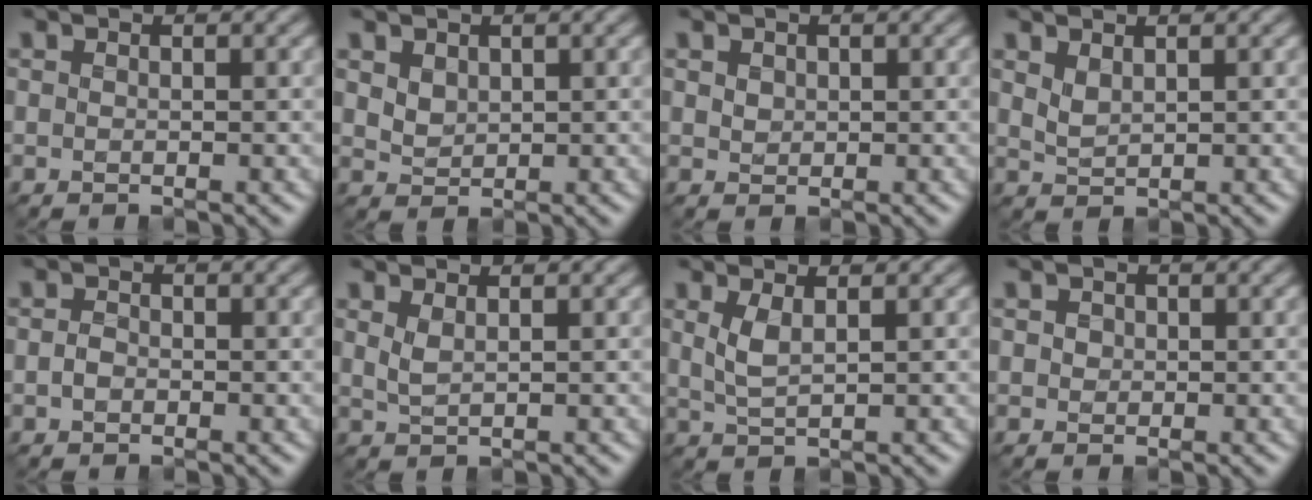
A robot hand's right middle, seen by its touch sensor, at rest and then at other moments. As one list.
[{"total": 2.1, "force": [0.9, 1.5, 1.1], "torque": [-0.027, -0.006, 0.020]}, {"total": 1.3, "force": [0.5, 1.0, 0.6], "torque": [-0.014, -0.003, 0.013]}, {"total": 1.4, "force": [0.8, 0.7, 0.9], "torque": [-0.023, -0.002, 0.019]}, {"total": 1.1, "force": [-0.6, 0.8, 0.5], "torque": [-0.010, 0.000, -0.017]}, {"total": 1.1, "force": [0.5, 0.4, 0.9], "torque": [-0.026, -0.003, 0.013]}, {"total": 1.9, "force": [0.5, 0.7, 1.7], "torque": [-0.044, -0.004, 0.013]}, {"total": 1.6, "force": [0.5, 1.3, 0.7], "torque": [-0.019, 0.004, 0.007]}]